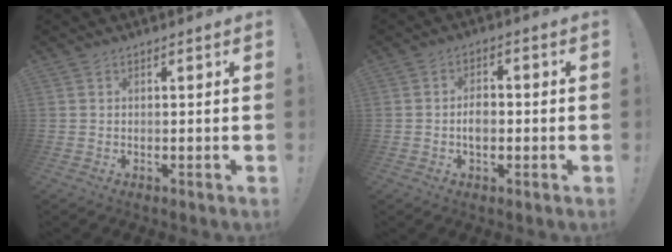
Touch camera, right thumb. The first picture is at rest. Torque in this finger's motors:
{"motor_torque": [-0.15, -0.02, 0.15, 0.24, 0.05]}